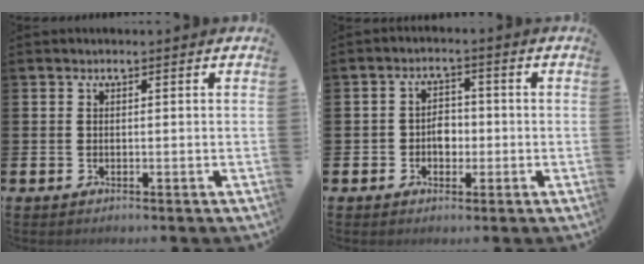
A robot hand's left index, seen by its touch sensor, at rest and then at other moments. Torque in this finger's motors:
{"motor_torque": [0.19, 0.10, 0.07, 0.02]}